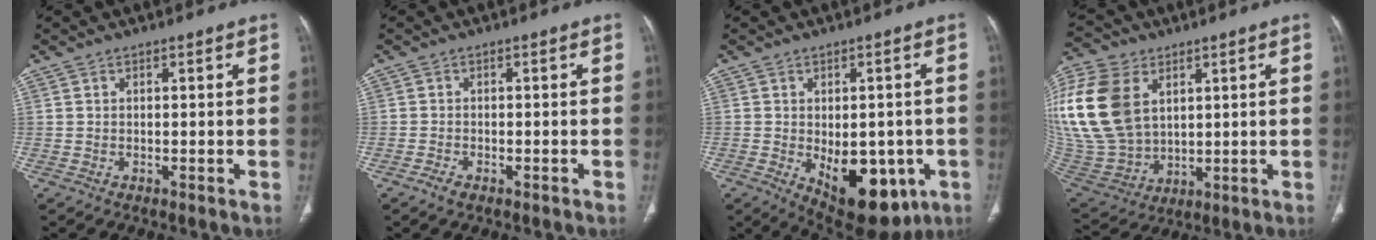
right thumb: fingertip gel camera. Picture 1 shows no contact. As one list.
[{"total": 1.6, "force": [-1.2, 0.7, 0.9], "torque": [-0.023, 0.003, -0.022]}, {"total": 15.4, "force": [-4.6, 8.7, 11.9], "torque": [-0.136, 0.000, -0.040]}, {"total": 24.9, "force": [7.0, 17.4, 16.4], "torque": [-0.381, -0.006, 0.148]}]